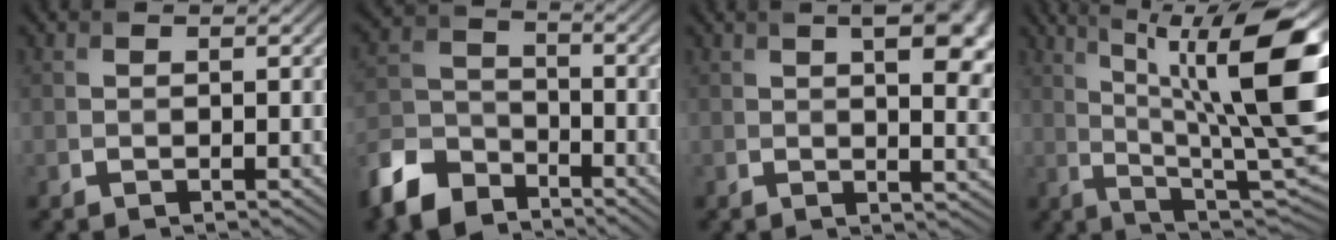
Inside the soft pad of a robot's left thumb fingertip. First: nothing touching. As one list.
[{"total": 10.2, "force": [-7.3, 5.6, 4.5], "torque": [-0.115, -0.016, -0.165]}, {"total": 9.9, "force": [3.4, 4.1, 8.3], "torque": [-0.107, 0.014, 0.043]}, {"total": 15.5, "force": [4.4, 3.7, 14.4], "torque": [-0.216, 0.007, 0.082]}]